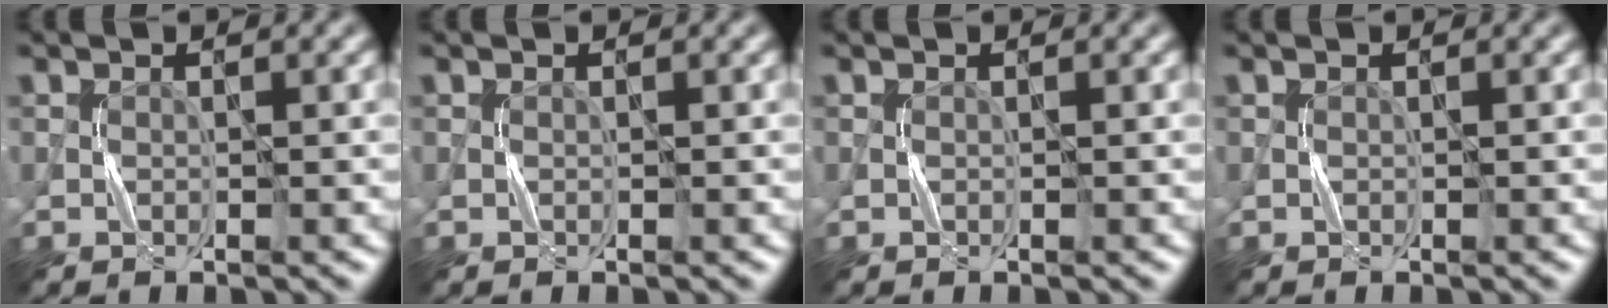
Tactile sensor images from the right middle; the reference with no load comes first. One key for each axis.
{"total": 0.0}
{"total": 0.0}
{"total": 0.0}